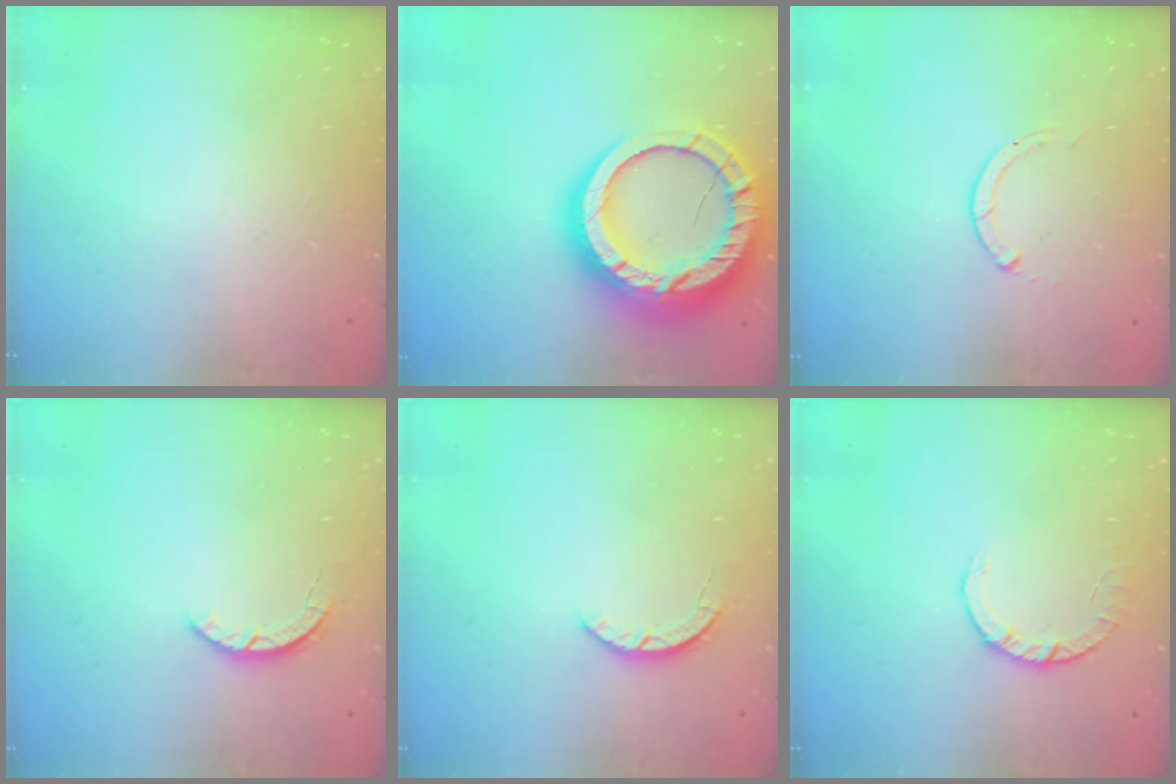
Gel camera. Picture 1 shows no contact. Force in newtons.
{"total": 25.5, "press": 25.4, "slide": 2.4}
{"total": 0.0}
{"total": 2.2, "press": 2.2, "slide": 0.4}
{"total": 2.2, "press": 2.2, "slide": 0.4}
{"total": 2.8, "press": 2.8, "slide": 0.4}